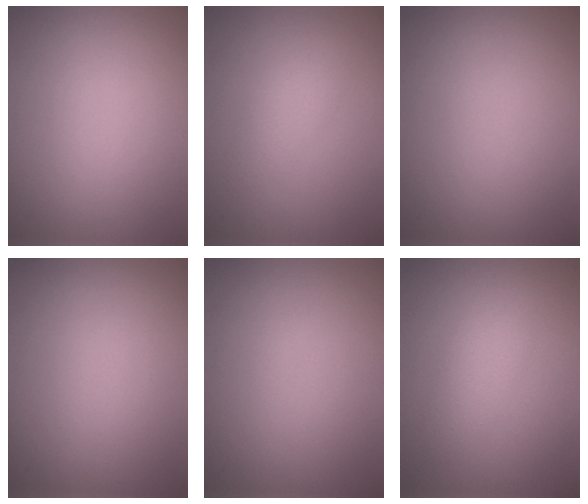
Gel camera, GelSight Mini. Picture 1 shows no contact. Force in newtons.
{"total": 1.8, "press": 1.8, "slide": 0.1}
{"total": 0.0}
{"total": 0.0}
{"total": 0.0}
{"total": 2.3, "press": 2.3, "slide": 0.1}